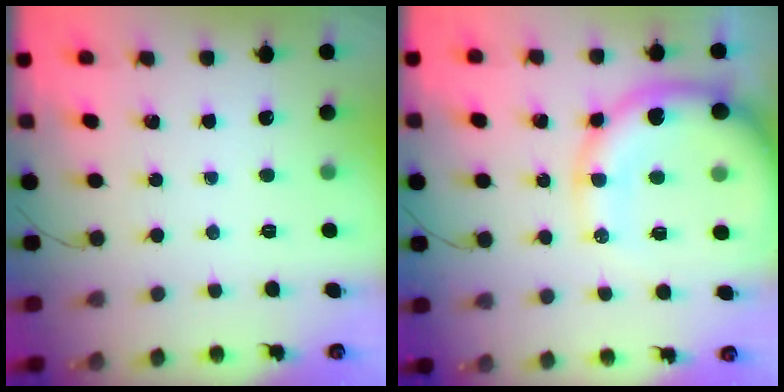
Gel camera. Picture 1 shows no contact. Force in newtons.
{"total": 17.3, "press": 17.0, "slide": 3.6}